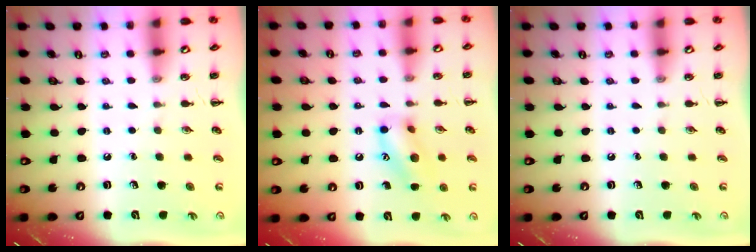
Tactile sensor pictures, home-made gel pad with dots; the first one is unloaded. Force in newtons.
{"total": 12.7, "press": 12.6, "slide": 1.4}
{"total": 0.0}